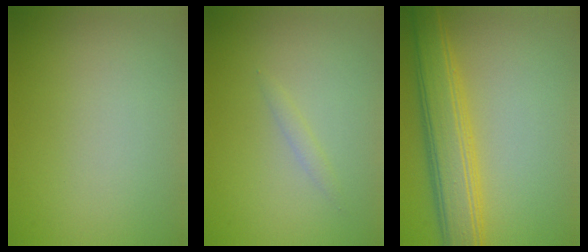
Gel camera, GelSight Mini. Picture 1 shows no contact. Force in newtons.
{"total": 0.7, "press": 0.7, "slide": 0.1}
{"total": 6.1, "press": 6.1, "slide": 0.2}